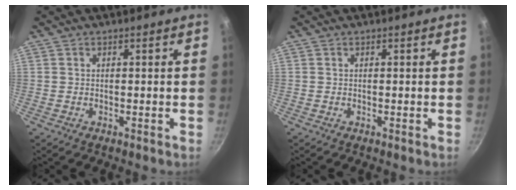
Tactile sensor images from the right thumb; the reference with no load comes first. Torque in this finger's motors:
{"motor_torque": [-0.02, 0.02, -0.25, 0.25, 0.00]}